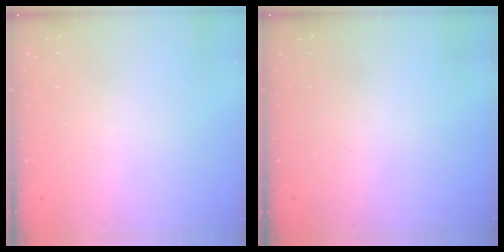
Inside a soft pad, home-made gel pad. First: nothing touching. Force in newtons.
{"total": 0.0}